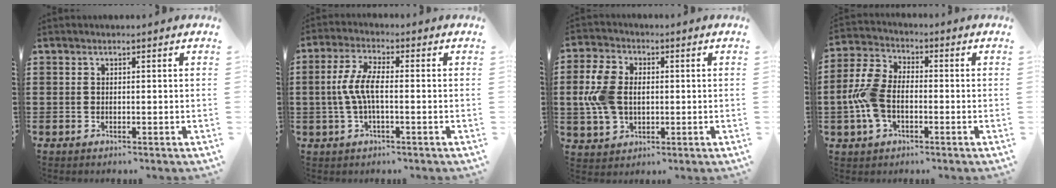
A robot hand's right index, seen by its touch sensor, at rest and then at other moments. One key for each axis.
{"total": 5.7, "fx": -0.7, "fy": 1.8, "fz": 5.4, "tx": -0.124, "ty": -0.004, "tz": -0.022}
{"total": 8.2, "fx": -0.1, "fy": 6.0, "fz": 5.6, "tx": -0.154, "ty": 0.005, "tz": -0.009}
{"total": 7.9, "fx": -1.5, "fy": 4.8, "fz": 6.1, "tx": -0.158, "ty": 0.000, "tz": -0.036}